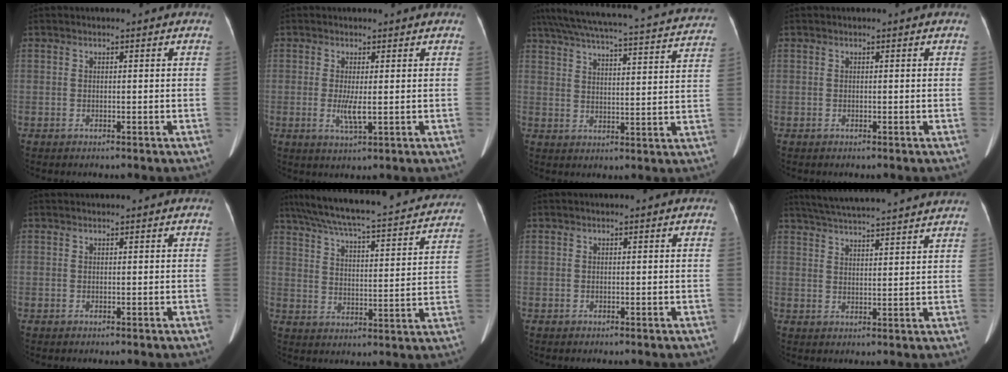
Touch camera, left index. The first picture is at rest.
{"total": 3.1, "force": [-0.2, 0.5, 3.1], "torque": [-0.064, -0.008, 0.001]}
{"total": 29.6, "force": [26.8, 3.4, 12.1], "torque": [-0.210, -0.017, 0.336]}
{"total": 0.0}
{"total": 0.7, "force": [0.7, 0.1, 0.1], "torque": [-0.005, 0.019, 0.015]}
{"total": 28.9, "force": [25.4, 4.7, 13.0], "torque": [-0.223, -0.014, 0.327]}
{"total": 0.0}
{"total": 20.7, "force": [18.9, 0.3, 8.3], "torque": [-0.143, 0.015, 0.255]}